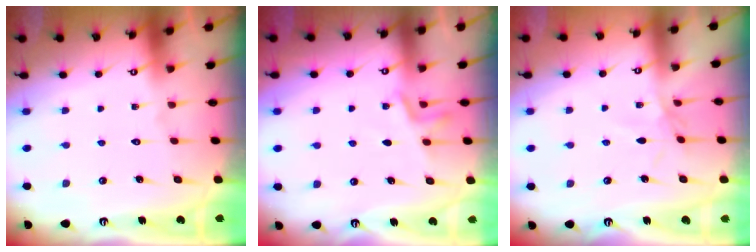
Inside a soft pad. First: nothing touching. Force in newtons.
{"total": 6.5, "press": 6.2, "slide": 1.8}
{"total": 2.3, "press": 2.3, "slide": 0.5}